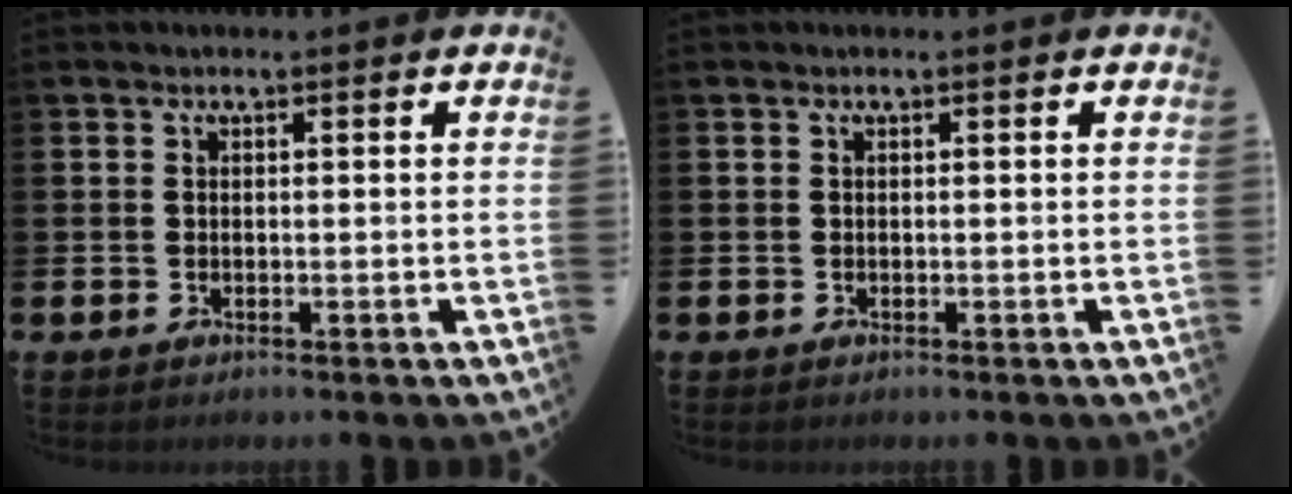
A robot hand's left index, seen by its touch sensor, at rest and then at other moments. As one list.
[{"total": 0.0}]